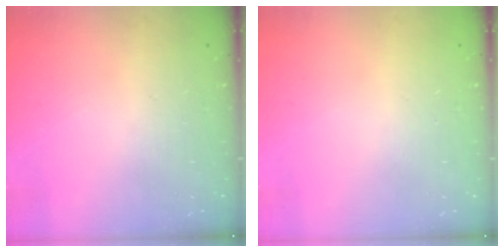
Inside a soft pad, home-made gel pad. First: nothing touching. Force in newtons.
{"total": 0.0}